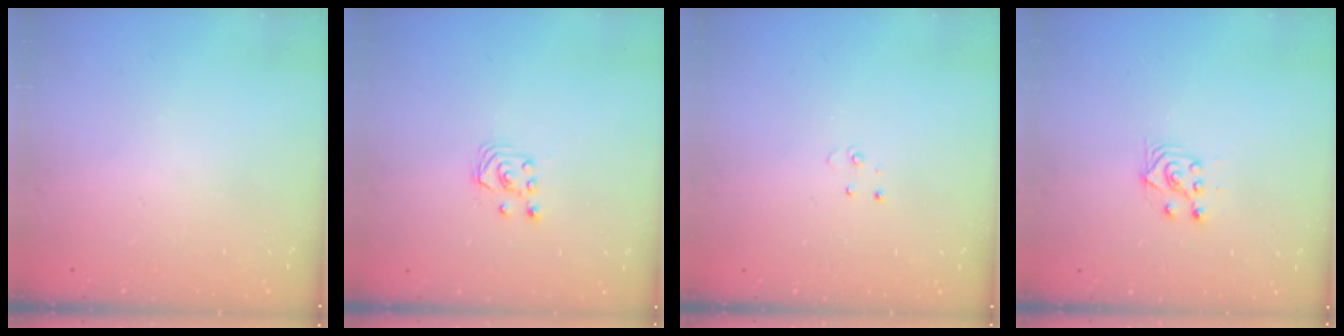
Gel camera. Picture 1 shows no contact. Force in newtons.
{"total": 2.6, "press": 2.6, "slide": 0.3}
{"total": 3.0, "press": 2.9, "slide": 0.3}
{"total": 4.0, "press": 3.8, "slide": 1.1}